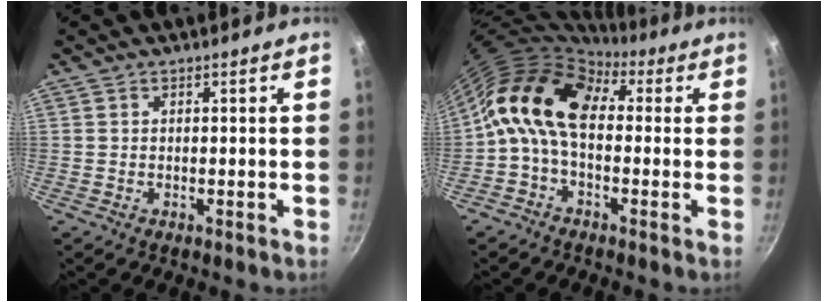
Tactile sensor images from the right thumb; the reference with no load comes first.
{"total": 13.5, "force": [1.7, 8.8, 10.1], "torque": [-0.162, 0.025, 0.003]}